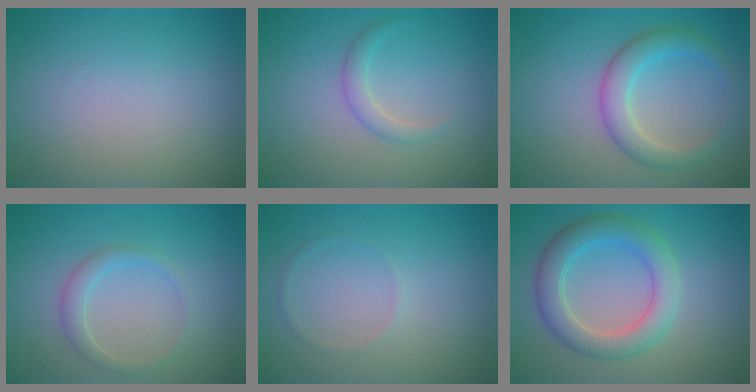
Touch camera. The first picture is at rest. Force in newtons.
{"total": 1.4, "press": 1.4, "slide": 0.1}
{"total": 3.6, "press": 3.6, "slide": 0.1}
{"total": 1.8, "press": 1.8, "slide": 0.0}
{"total": 0.5, "press": 0.5, "slide": 0.1}
{"total": 4.5, "press": 4.5, "slide": 0.2}